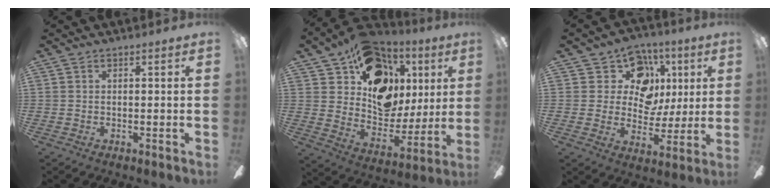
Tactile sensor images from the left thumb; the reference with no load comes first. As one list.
[{"total": 18.6, "force": [9.4, 13.5, 8.7], "torque": [-0.137, -0.049, 0.184]}, {"total": 13.9, "force": [5.3, 11.1, 6.4], "torque": [-0.094, -0.013, 0.102]}]